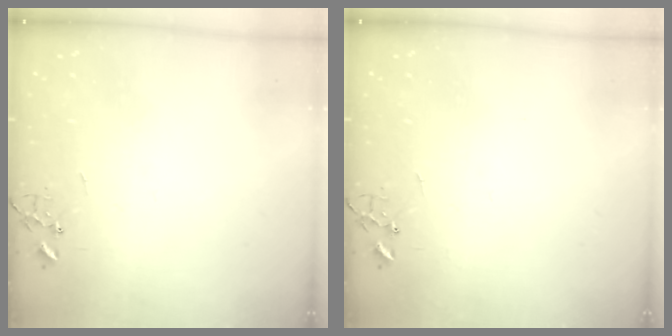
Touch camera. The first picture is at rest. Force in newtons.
{"total": 0.0}